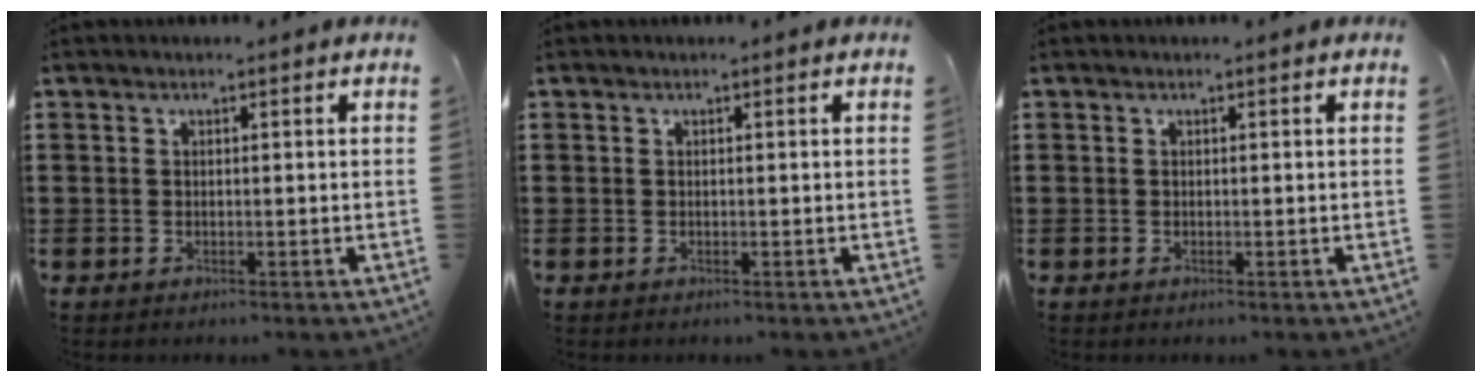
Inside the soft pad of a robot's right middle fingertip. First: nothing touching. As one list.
[{"total": 0.0}, {"total": 0.0}]